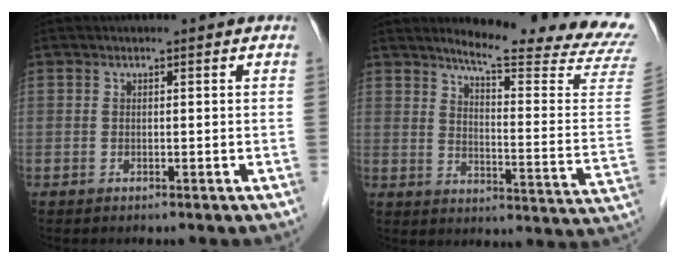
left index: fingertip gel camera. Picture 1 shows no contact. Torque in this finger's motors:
{"motor_torque": [-1.04, -1.10, 0.03, 0.04]}